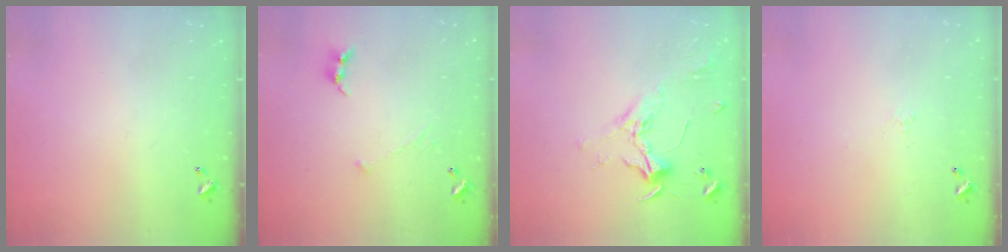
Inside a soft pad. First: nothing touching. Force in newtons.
{"total": 0.6, "press": 0.6, "slide": 0.3}
{"total": 2.3, "press": 2.2, "slide": 0.7}
{"total": 0.5, "press": 0.1, "slide": 0.5}